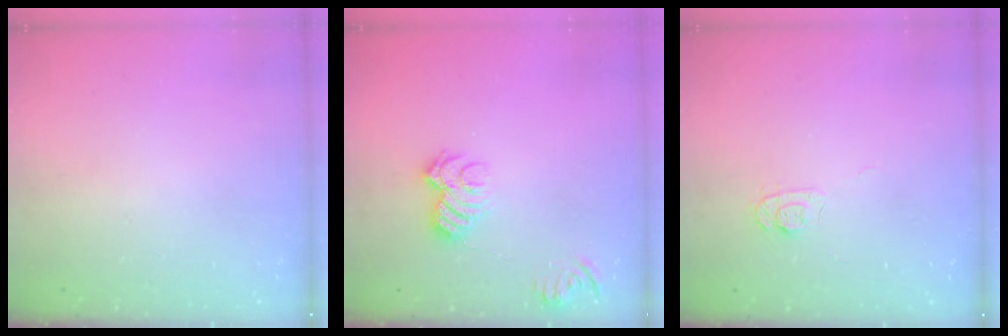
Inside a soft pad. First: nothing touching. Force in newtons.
{"total": 10.2, "press": 10.2, "slide": 0.9}
{"total": 6.1, "press": 6.1, "slide": 0.7}